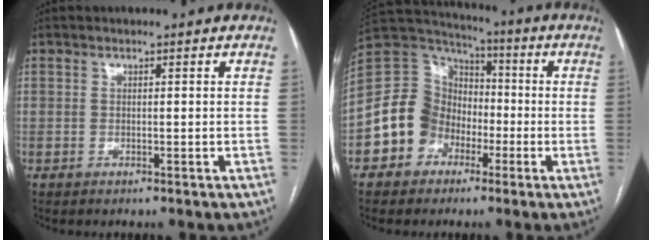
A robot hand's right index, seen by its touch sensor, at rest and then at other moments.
{"total": 11.7, "force": [-4.0, 10.2, 4.0], "torque": [-0.090, 0.044, -0.070]}